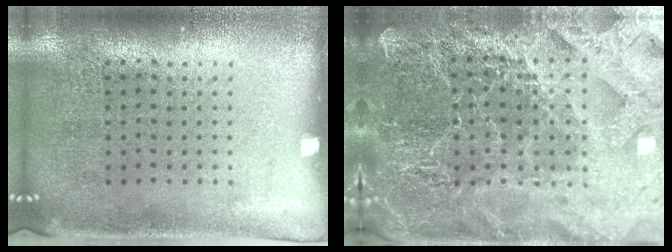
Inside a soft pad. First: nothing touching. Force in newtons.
{"total": 4.7, "press": 4.4, "slide": 1.6}